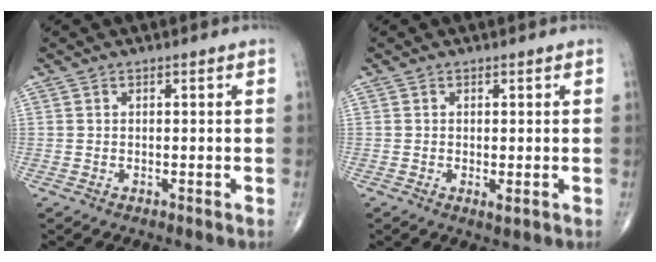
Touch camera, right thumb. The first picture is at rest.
{"total": 1.4, "force": [-0.2, 0.4, 1.3], "torque": [-0.027, -0.007, -0.004]}